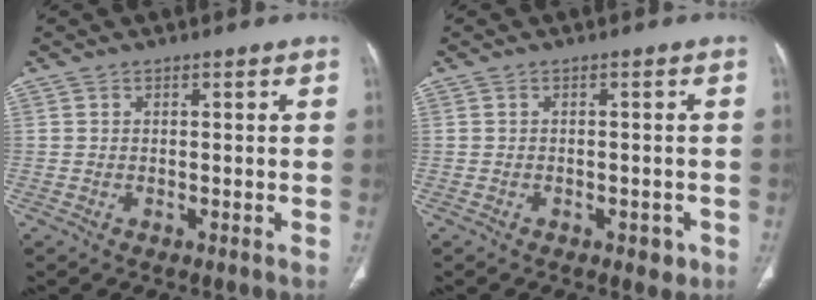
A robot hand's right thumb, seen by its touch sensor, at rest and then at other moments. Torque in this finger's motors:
{"motor_torque": [-0.17, 0.01, -0.21, 0.12, 0.11]}